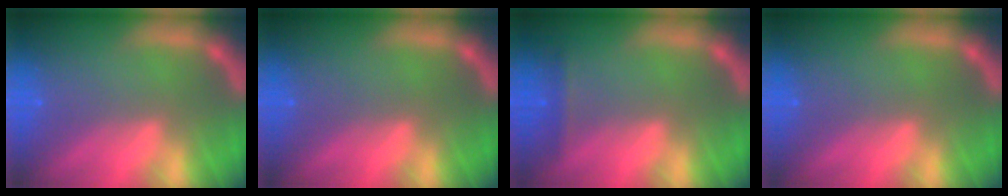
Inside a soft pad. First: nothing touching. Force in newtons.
{"total": 0.0}
{"total": 1.4}
{"total": 0.0}